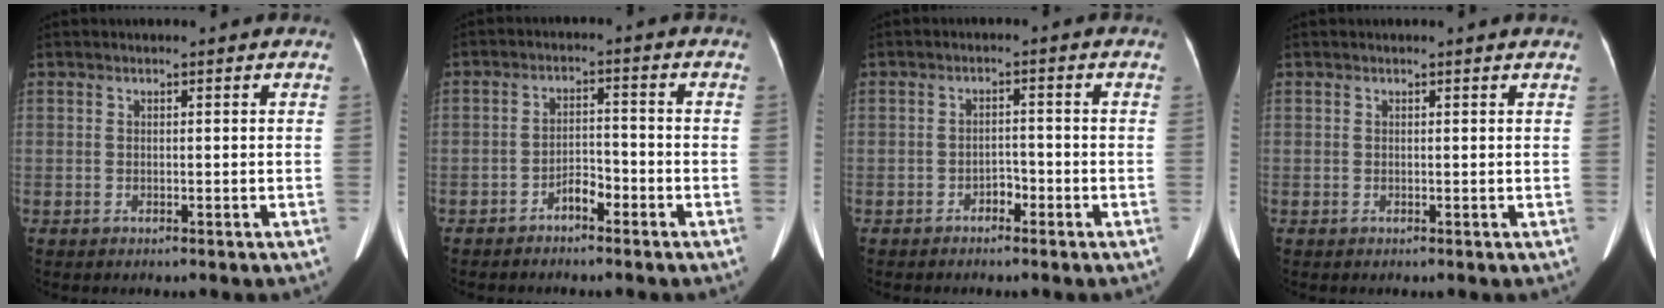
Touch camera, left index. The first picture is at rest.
{"total": 3.3, "force": [-2.4, 1.2, 1.9], "torque": [-0.035, 0.009, -0.043]}
{"total": 2.1, "force": [-1.4, 1.1, 1.0], "torque": [-0.012, 0.005, -0.023]}
{"total": 0.9, "force": [0.8, -0.1, 0.2], "torque": [-0.012, -0.002, 0.009]}